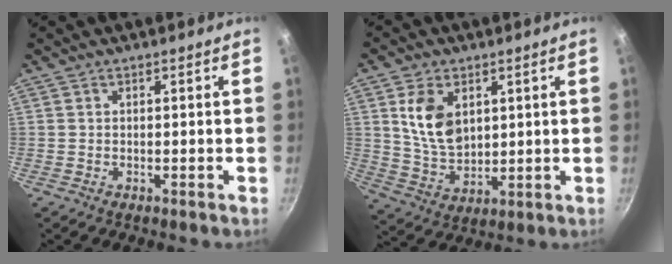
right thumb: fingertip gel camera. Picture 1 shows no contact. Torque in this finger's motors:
{"motor_torque": [0.98, 2.46, 1.03, -0.27, 0.08]}